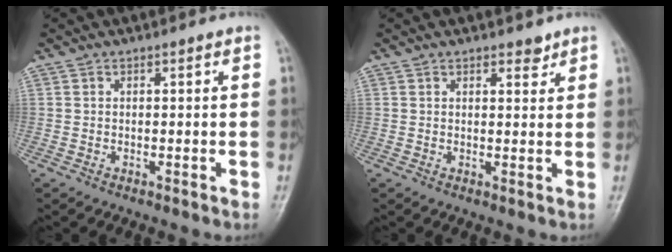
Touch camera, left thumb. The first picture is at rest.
{"total": 2.1, "force": [1.7, 1.0, 0.9], "torque": [-0.001, -0.010, 0.021]}